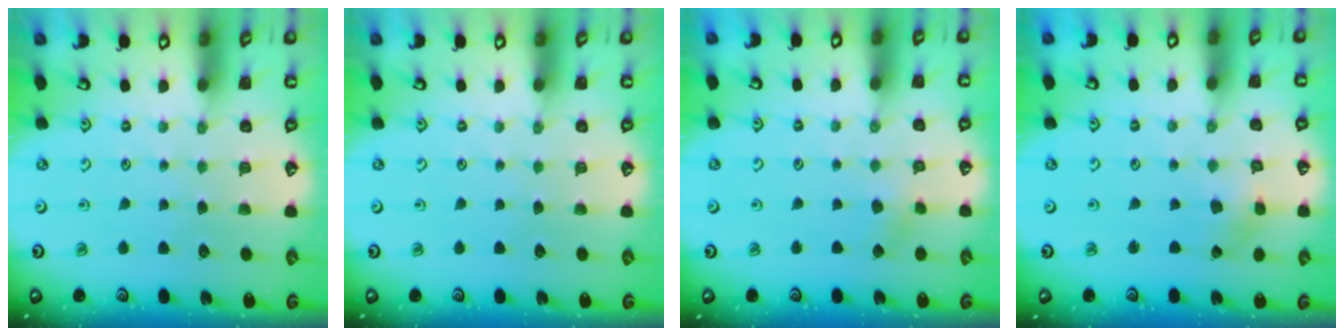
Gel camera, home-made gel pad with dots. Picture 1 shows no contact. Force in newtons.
{"total": 0.0}
{"total": 2.9, "press": 2.9, "slide": 0.2}
{"total": 2.1, "press": 2.1, "slide": 0.3}